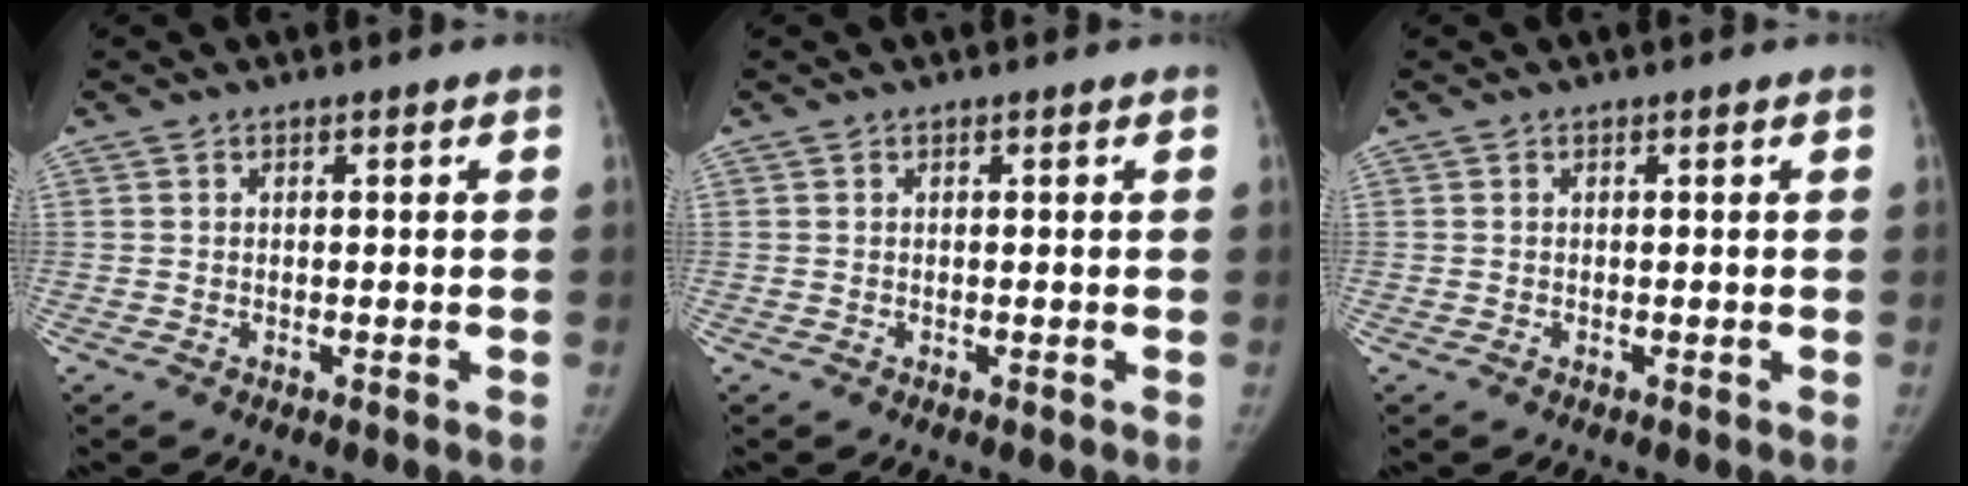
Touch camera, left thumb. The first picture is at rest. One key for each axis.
{"total": 0.0}
{"total": 0.0}